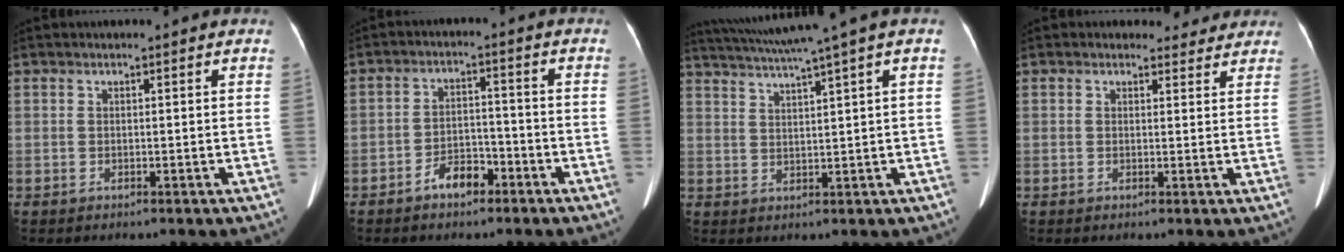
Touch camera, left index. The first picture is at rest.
{"total": 4.8, "force": [-3.3, 2.3, 2.6], "torque": [-0.048, 0.012, -0.054]}
{"total": 9.0, "force": [6.7, -2.0, 5.7], "torque": [-0.098, 0.018, 0.104]}
{"total": 3.7, "force": [3.1, 2.0, -0.1], "torque": [0.010, 0.002, 0.023]}